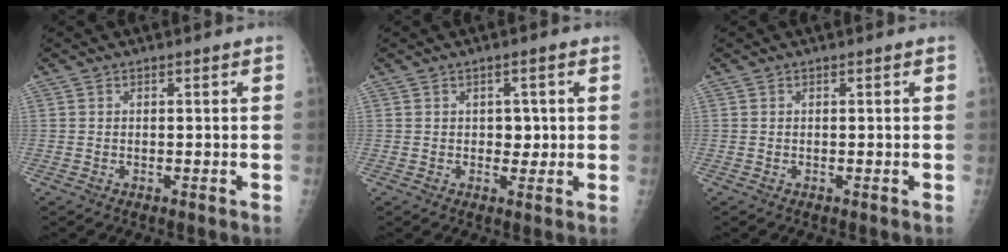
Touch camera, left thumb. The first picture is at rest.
{"total": 3.0, "force": [0.5, 2.2, 2.1], "torque": [-0.007, 0.001, 0.003]}
{"total": 0.0}